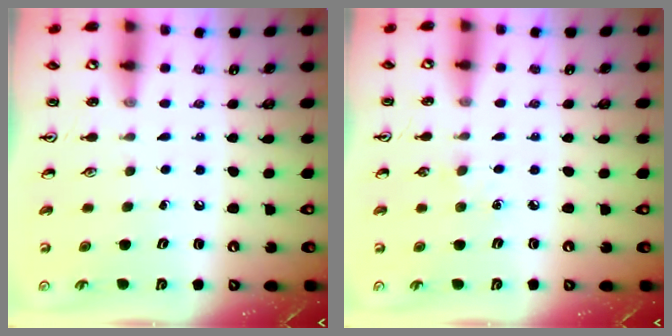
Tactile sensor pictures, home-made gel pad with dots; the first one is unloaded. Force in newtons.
{"total": 2.9, "press": 2.9, "slide": 0.5}